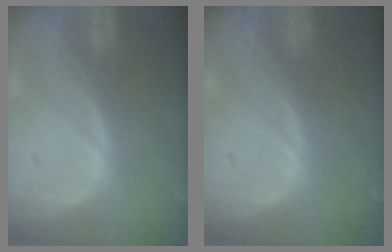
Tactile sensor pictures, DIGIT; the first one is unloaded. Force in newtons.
{"total": 0.0}